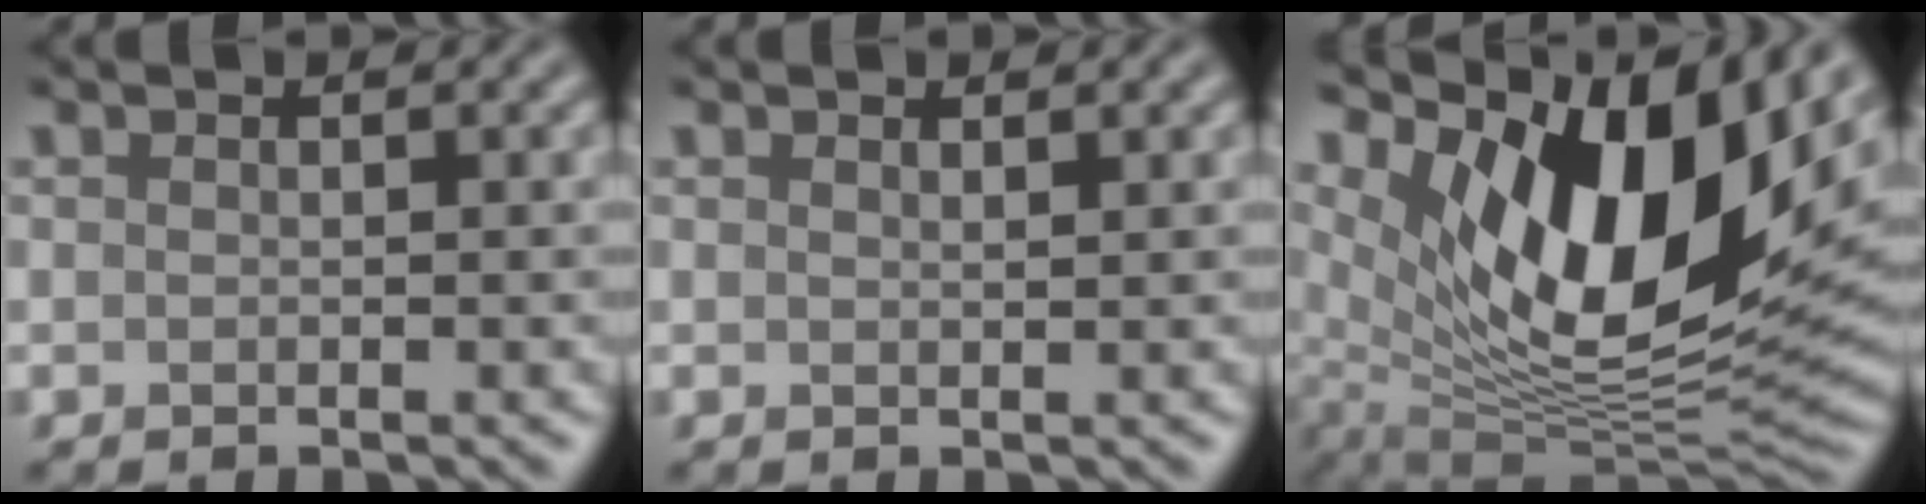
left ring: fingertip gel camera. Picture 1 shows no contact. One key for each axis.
{"total": 0.6, "fx": 0.6, "fy": 0.1, "fz": 0.3, "tx": 0.000, "ty": 0.000, "tz": 0.011}
{"total": 15.0, "fx": 6.2, "fy": 6.4, "fz": 12.0, "tx": -0.196, "ty": -0.012, "tz": 0.115}